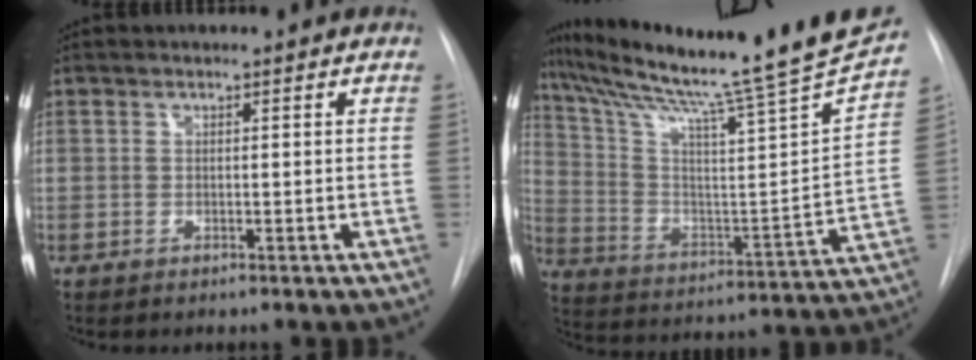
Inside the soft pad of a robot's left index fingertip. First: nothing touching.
{"total": 26.1, "force": [22.2, -1.4, 13.6], "torque": [-0.235, -0.071, 0.326]}